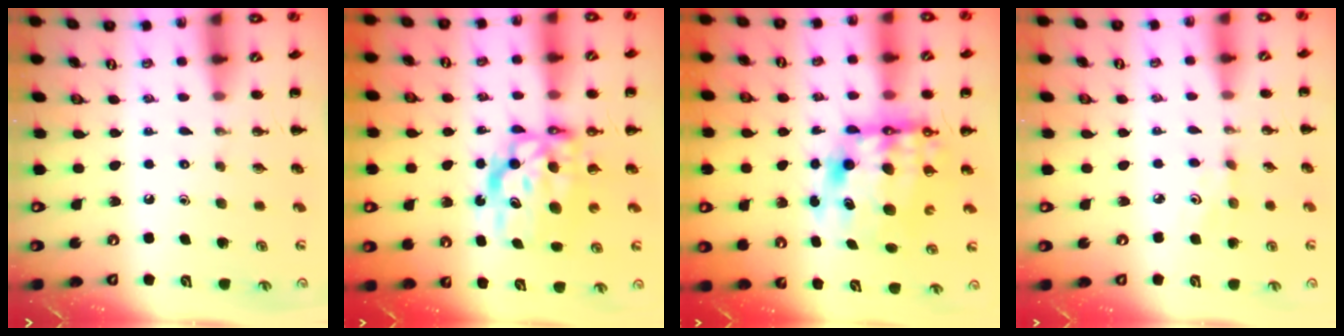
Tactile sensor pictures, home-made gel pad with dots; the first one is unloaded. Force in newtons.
{"total": 8.9, "press": 8.6, "slide": 2.3}
{"total": 11.4, "press": 11.1, "slide": 2.9}
{"total": 2.8, "press": 2.7, "slide": 0.8}